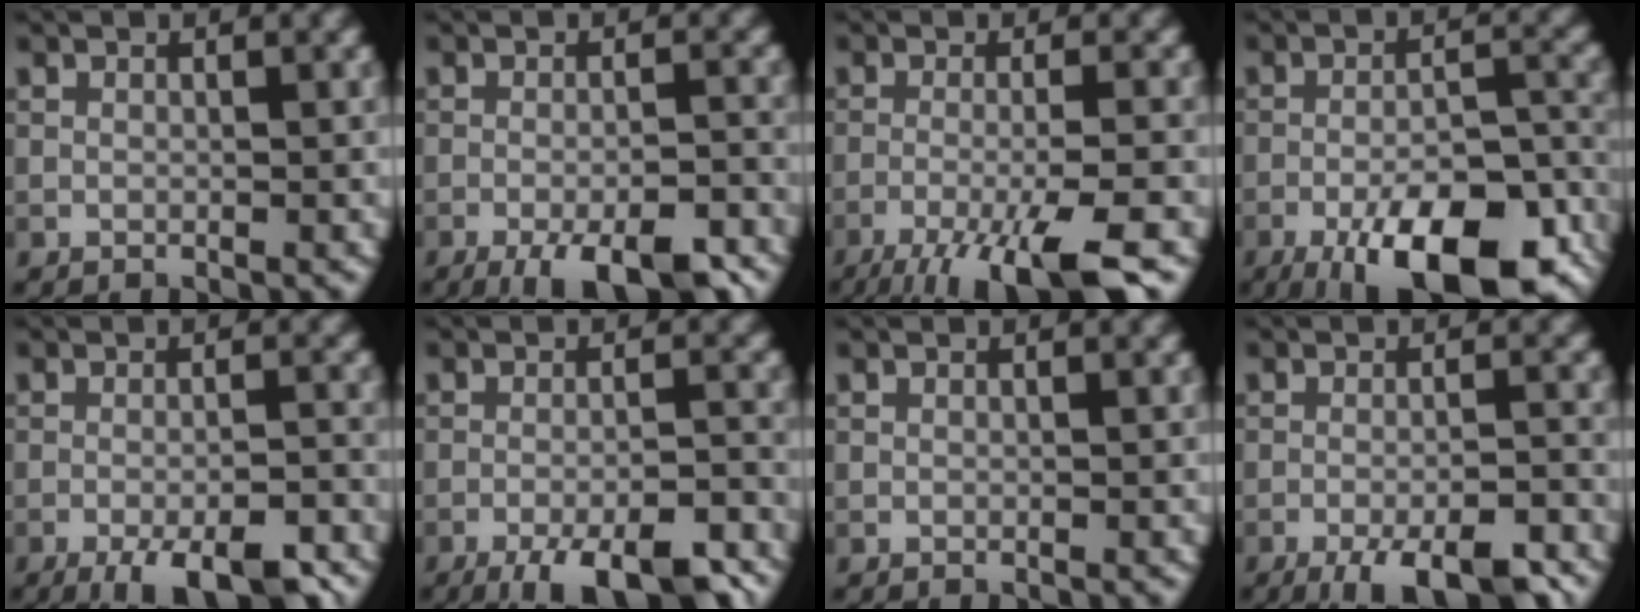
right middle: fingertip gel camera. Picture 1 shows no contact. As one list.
[{"total": 8.1, "force": [-5.5, 2.2, 5.5], "torque": [-0.085, -0.019, -0.077]}, {"total": 8.7, "force": [-5.6, 1.5, 6.5], "torque": [-0.099, -0.006, -0.099]}, {"total": 13.9, "force": [-8.6, 4.8, 9.8], "torque": [-0.162, -0.023, -0.126]}, {"total": 7.8, "force": [-5.1, 2.2, 5.4], "torque": [-0.085, -0.020, -0.071]}, {"total": 9.5, "force": [-6.9, 2.5, 5.9], "torque": [-0.092, -0.019, -0.098]}, {"total": 0.0}, {"total": 8.2, "force": [-5.6, 2.2, 5.5], "torque": [-0.085, -0.018, -0.079]}]